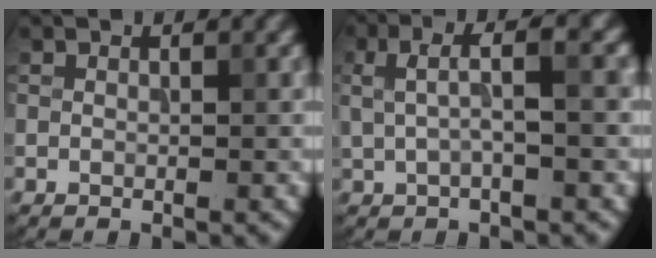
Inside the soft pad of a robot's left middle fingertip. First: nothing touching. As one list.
[{"total": 3.5, "force": [0.6, 0.8, 3.4], "torque": [-0.064, 0.012, 0.009]}]